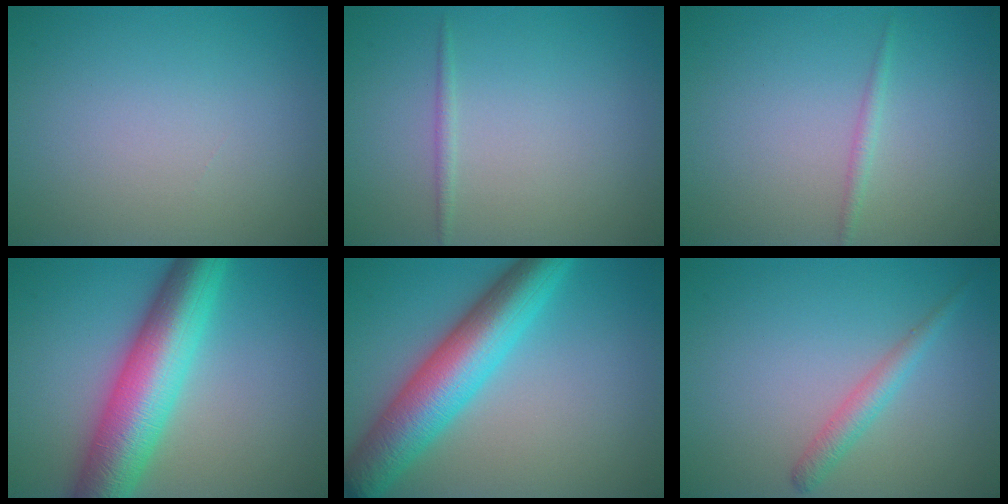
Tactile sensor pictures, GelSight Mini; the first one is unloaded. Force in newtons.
{"total": 0.7, "press": 0.7, "slide": 0.0}
{"total": 0.9, "press": 0.9, "slide": 0.0}
{"total": 9.7, "press": 9.7, "slide": 0.1}
{"total": 8.6, "press": 8.6, "slide": 0.1}
{"total": 2.0, "press": 2.0, "slide": 0.1}